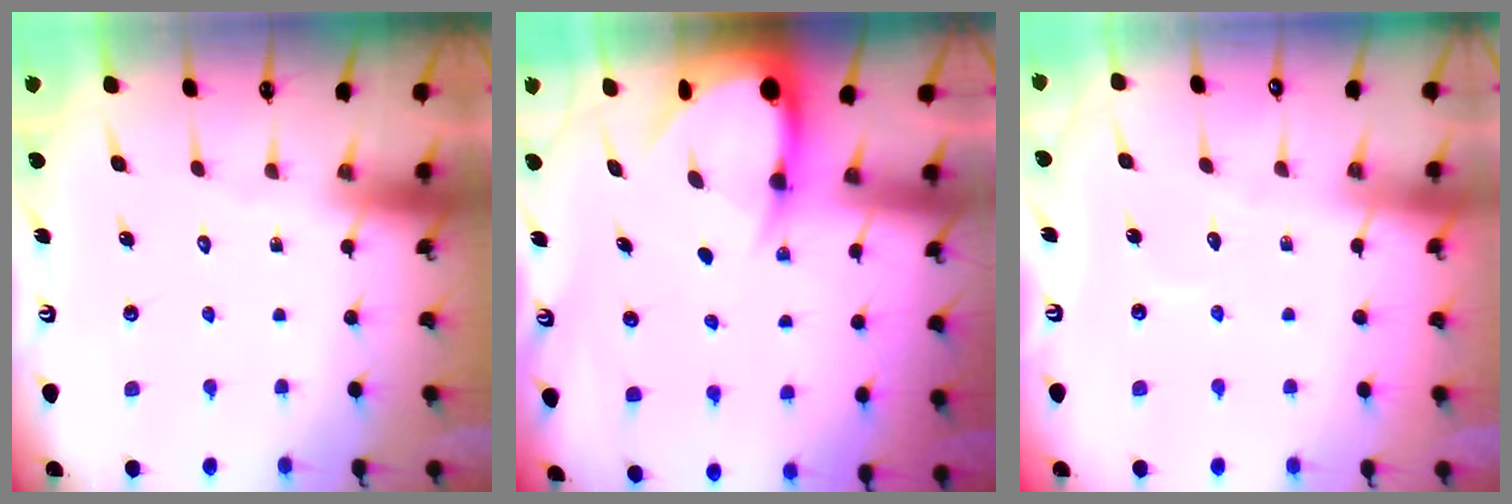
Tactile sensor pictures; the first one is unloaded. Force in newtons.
{"total": 5.8, "press": 5.8, "slide": 0.7}
{"total": 2.5, "press": 2.4, "slide": 0.3}